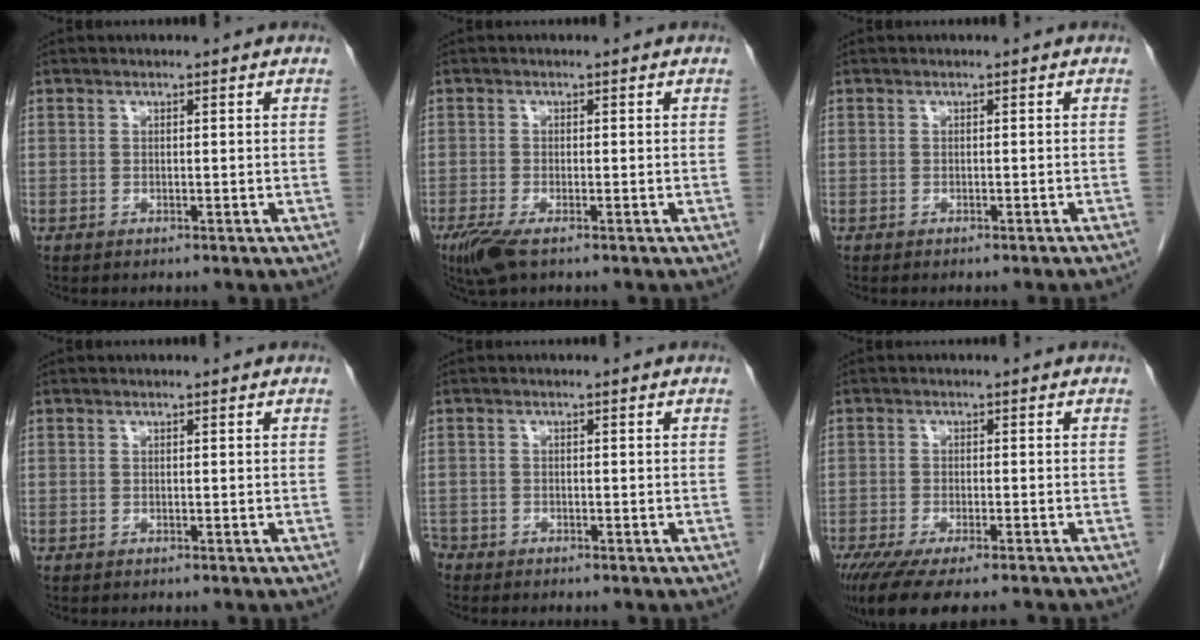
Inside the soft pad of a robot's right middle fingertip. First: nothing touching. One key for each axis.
{"total": 4.0, "fx": -2.5, "fy": 0.9, "fz": 3.0, "tx": -0.066, "ty": -0.014, "tz": -0.045}
{"total": 1.7, "fx": -1.5, "fy": -0.4, "fz": 0.8, "tx": -0.008, "ty": 0.005, "tz": -0.021}
{"total": 0.0}
{"total": 2.0, "fx": -1.7, "fy": 0.9, "fz": 0.1, "tx": -0.002, "ty": 0.000, "tz": -0.031}
{"total": 12.5, "fx": -10.0, "fy": 2.3, "fz": 7.1, "tx": -0.113, "ty": -0.024, "tz": -0.152}